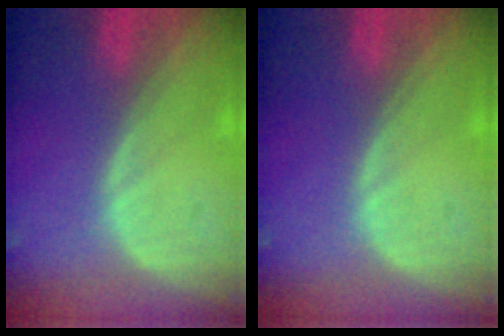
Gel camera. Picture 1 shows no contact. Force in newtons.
{"total": 0.0}